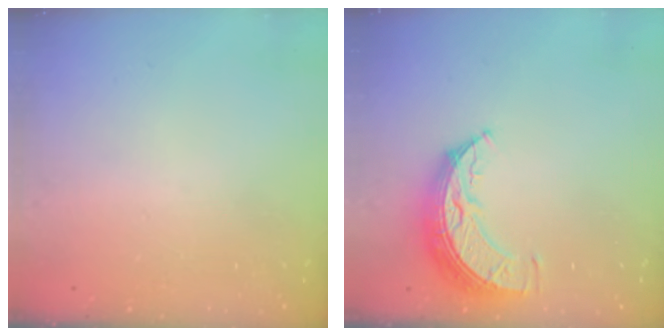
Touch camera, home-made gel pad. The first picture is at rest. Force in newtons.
{"total": 8.4, "press": 8.4, "slide": 0.7}